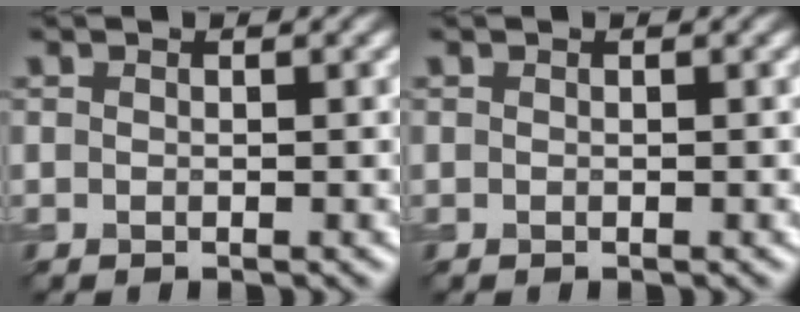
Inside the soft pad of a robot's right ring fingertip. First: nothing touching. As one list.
[{"total": 0.0}]